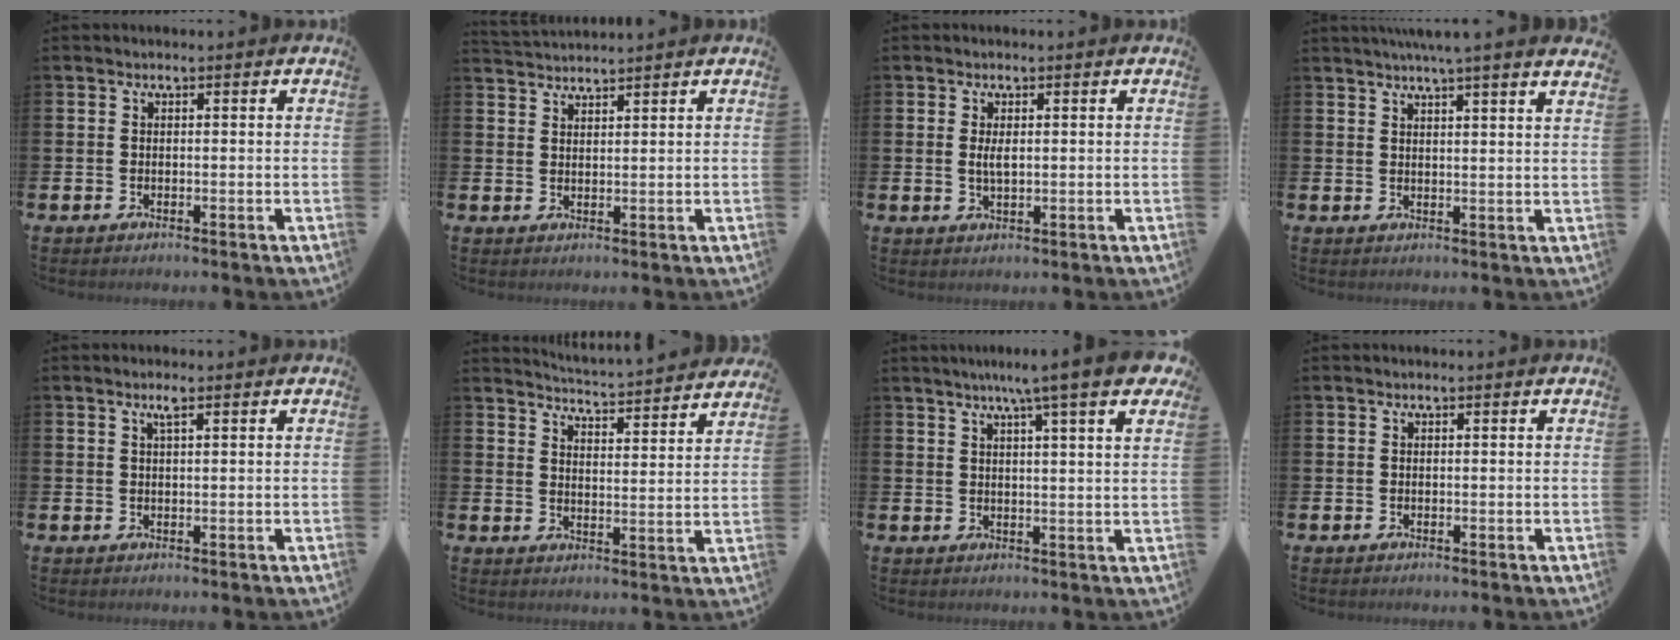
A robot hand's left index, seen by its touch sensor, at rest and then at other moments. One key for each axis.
{"total": 2.5, "fx": 2.4, "fy": 0.1, "fz": -0.1, "tx": -0.004, "ty": -0.011, "tz": 0.046}
{"total": 2.0, "fx": 0.4, "fy": 0.7, "fz": 1.8, "tx": -0.037, "ty": 0.003, "tz": 0.005}
{"total": 4.2, "fx": 4.0, "fy": -1.1, "fz": 1.1, "tx": -0.028, "ty": -0.016, "tz": 0.070}
{"total": 1.4, "fx": 1.0, "fy": 0.2, "fz": 1.0, "tx": -0.018, "ty": 0.001, "tz": 0.015}
{"total": 4.7, "fx": 4.7, "fy": -0.3, "fz": 0.4, "tx": -0.022, "ty": -0.040, "tz": 0.080}
{"total": 7.2, "fx": 5.6, "fy": 0.2, "fz": 4.5, "tx": -0.083, "ty": -0.016, "tz": 0.094}
{"total": 0.0}